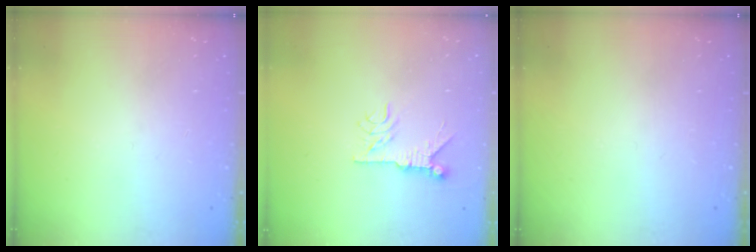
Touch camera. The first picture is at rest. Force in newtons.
{"total": 7.3, "press": 7.3, "slide": 0.7}
{"total": 0.0}